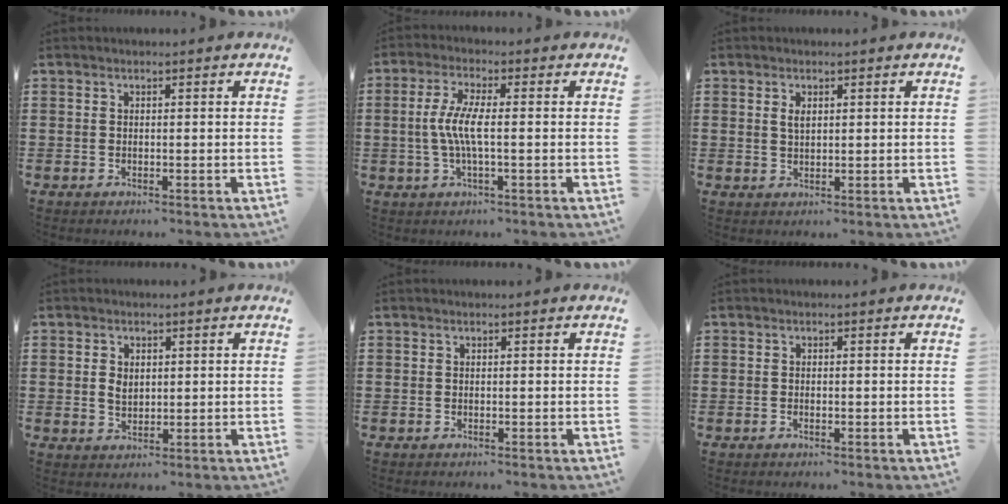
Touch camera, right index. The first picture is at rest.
{"total": 5.6, "force": [-0.6, 1.1, 5.5], "torque": [-0.127, -0.009, -0.023]}
{"total": 1.7, "force": [0.6, 0.8, 1.3], "torque": [-0.029, 0.005, 0.010]}
{"total": 2.5, "force": [0.4, 1.8, 1.8], "torque": [-0.039, 0.007, 0.007]}
{"total": 0.0}
{"total": 0.6, "force": [-0.3, 0.2, 0.5], "torque": [-0.010, -0.005, -0.004]}